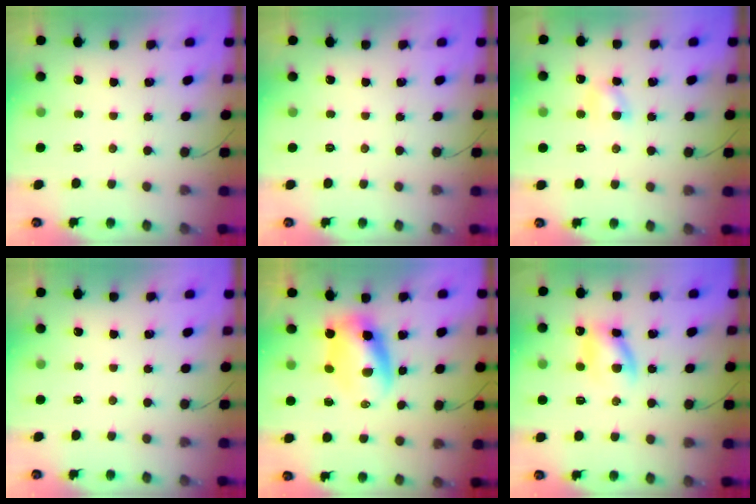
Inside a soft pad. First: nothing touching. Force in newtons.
{"total": 0.0}
{"total": 5.5, "press": 5.3, "slide": 1.4}
{"total": 0.0}
{"total": 6.9, "press": 6.7, "slide": 1.6}
{"total": 9.6, "press": 9.4, "slide": 2.1}